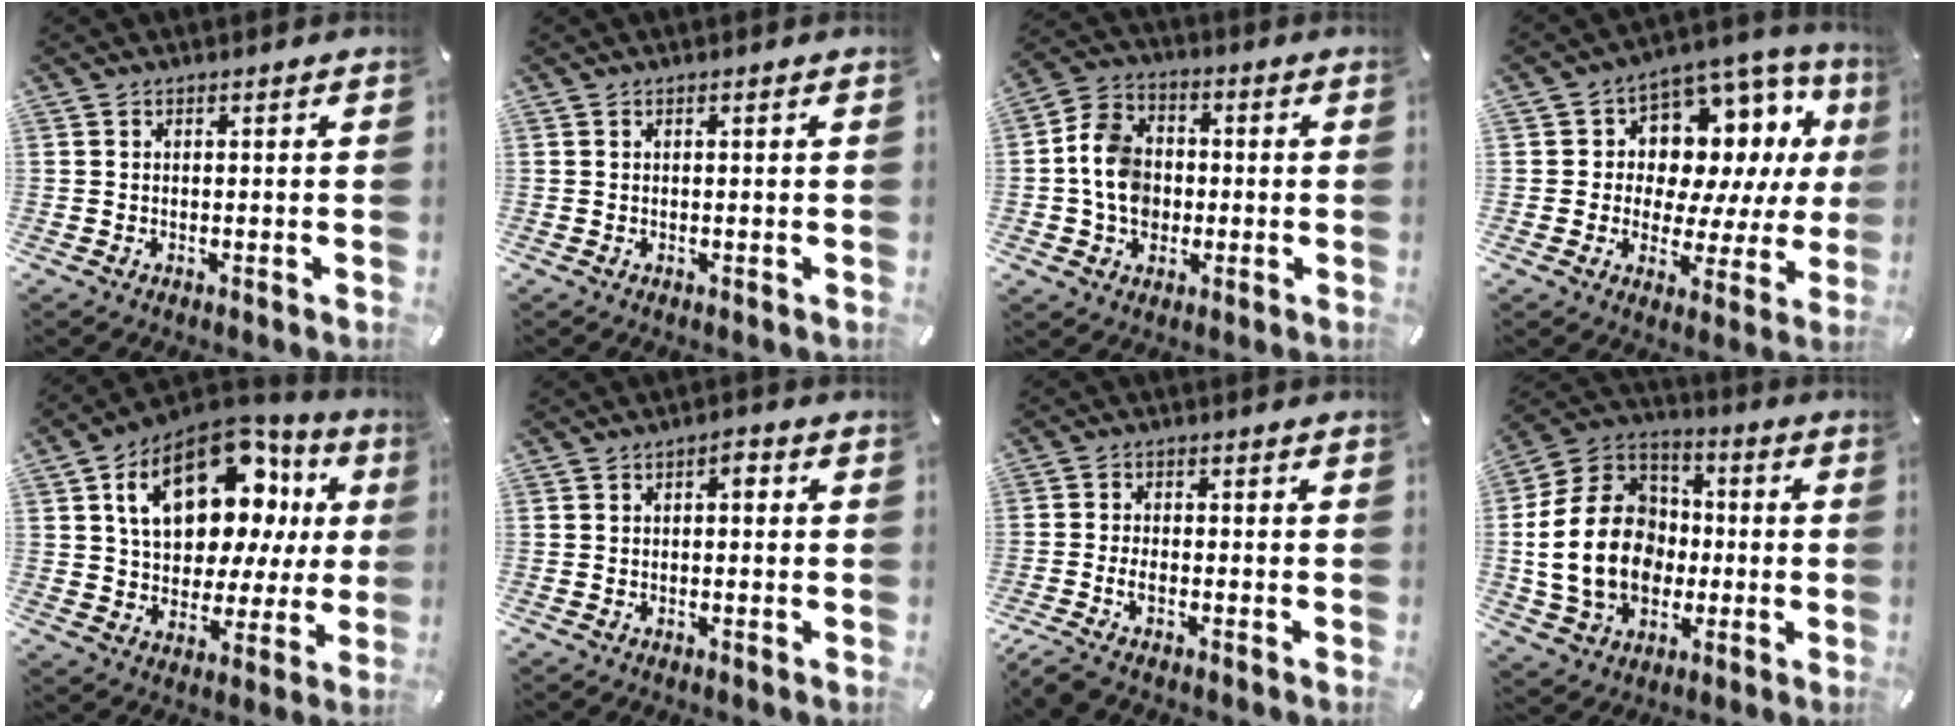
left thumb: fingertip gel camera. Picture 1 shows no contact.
{"total": 0.0}
{"total": 9.7, "force": [-1.0, 8.4, 4.9], "torque": [-0.107, 0.022, -0.013]}
{"total": 11.7, "force": [4.4, 9.1, 6.0], "torque": [-0.093, -0.046, 0.089]}
{"total": 21.2, "force": [9.2, 13.0, 13.9], "torque": [-0.221, -0.044, 0.161]}
{"total": 2.2, "force": [-0.2, 1.2, 1.8], "torque": [-0.030, 0.007, -0.009]}
{"total": 3.5, "force": [-2.0, 1.4, 2.5], "torque": [-0.056, 0.002, -0.038]}
{"total": 20.8, "force": [-2.7, 16.6, 12.2], "torque": [-0.267, 0.025, -0.043]}